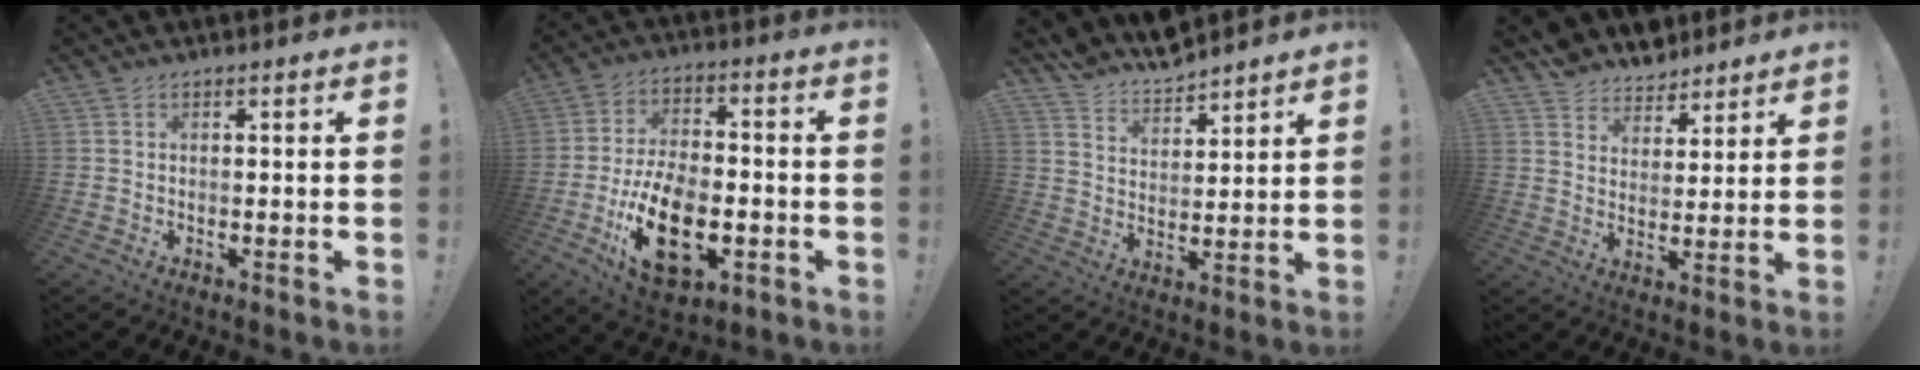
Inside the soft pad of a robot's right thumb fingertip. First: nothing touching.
{"total": 20.1, "force": [-7.3, 11.6, 14.7], "torque": [-0.261, 0.043, -0.114]}
{"total": 7.8, "force": [7.3, 2.2, 1.4], "torque": [-0.037, -0.065, 0.137]}
{"total": 7.0, "force": [6.1, 3.5, 0.0], "torque": [-0.002, -0.059, 0.117]}